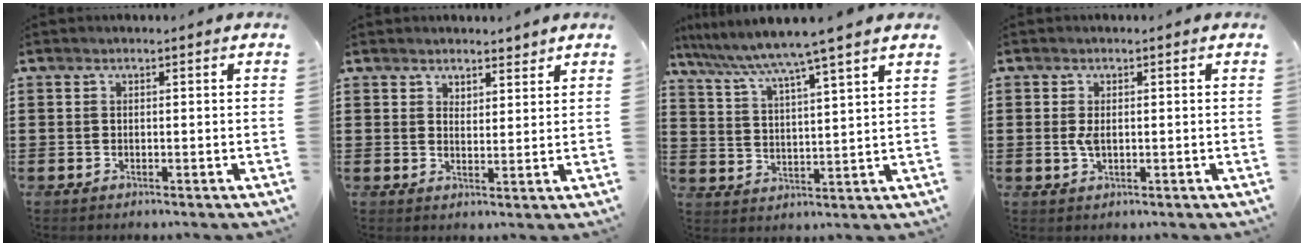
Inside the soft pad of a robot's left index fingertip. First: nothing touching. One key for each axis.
{"total": 3.1, "fx": 2.8, "fy": 1.1, "fz": 0.3, "tx": -0.006, "ty": -0.003, "tz": 0.052}
{"total": 6.1, "fx": 5.1, "fy": -1.4, "fz": 2.9, "tx": -0.079, "ty": -0.037, "tz": 0.080}
{"total": 2.2, "fx": 0.0, "fy": 1.1, "fz": 1.9, "tx": -0.047, "ty": 0.000, "tz": -0.003}